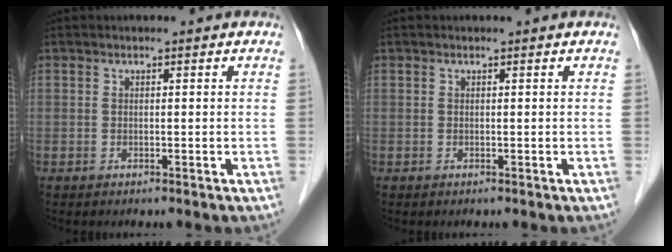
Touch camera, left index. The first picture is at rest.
{"total": 0.0}